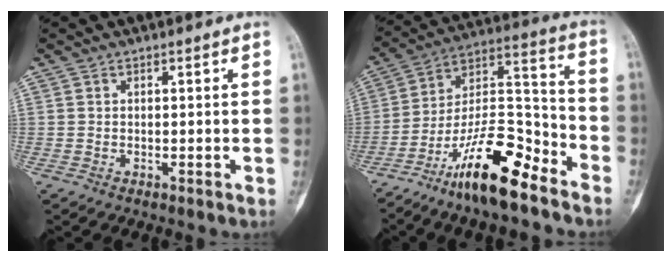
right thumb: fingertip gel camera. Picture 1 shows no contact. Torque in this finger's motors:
{"motor_torque": [0.45, 0.33, 1.57, -1.21, 0.11]}